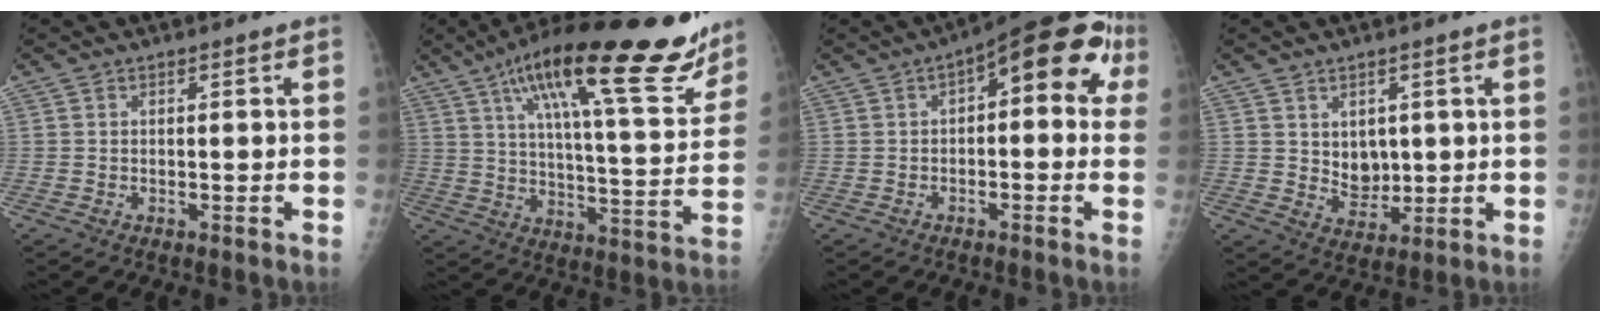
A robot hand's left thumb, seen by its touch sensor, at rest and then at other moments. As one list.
[{"total": 27.8, "force": [17.5, 6.7, 20.5], "torque": [-0.285, -0.041, 0.264]}, {"total": 13.7, "force": [3.1, 6.0, 11.9], "torque": [-0.116, 0.036, 0.028]}, {"total": 5.7, "force": [1.2, 4.4, 3.5], "torque": [-0.029, -0.017, 0.034]}]